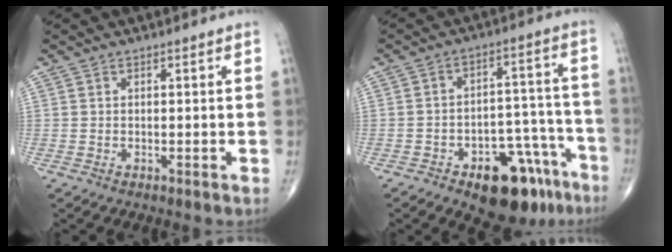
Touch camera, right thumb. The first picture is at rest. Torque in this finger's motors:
{"motor_torque": [3.91, 1.10, 0.51, -0.78, 0.00]}